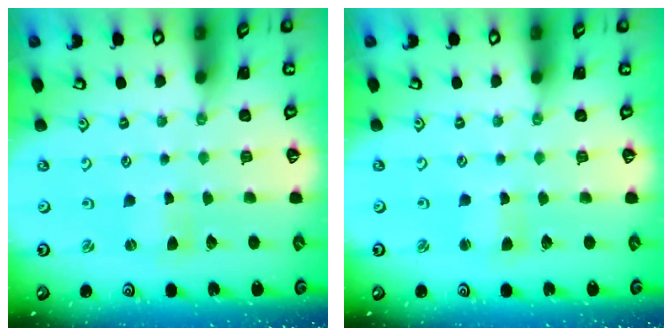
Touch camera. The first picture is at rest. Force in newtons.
{"total": 1.8, "press": 1.8, "slide": 0.3}